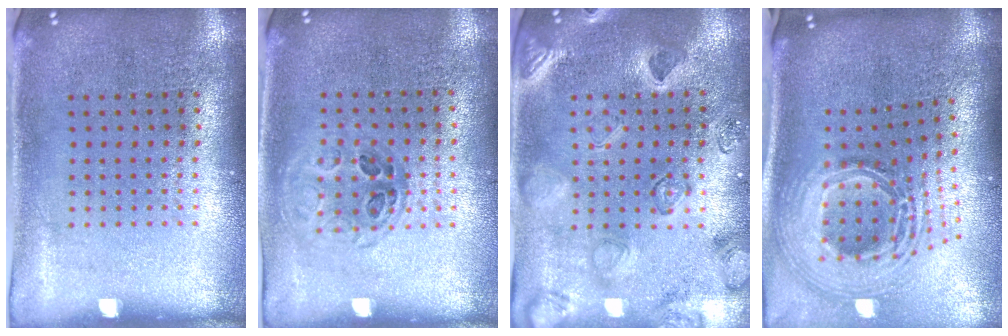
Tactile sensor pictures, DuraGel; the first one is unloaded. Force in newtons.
{"total": 1.0, "press": 0.9, "slide": 0.4}
{"total": 2.3, "press": 2.3, "slide": 0.6}
{"total": 3.0, "press": 2.0, "slide": 2.2}